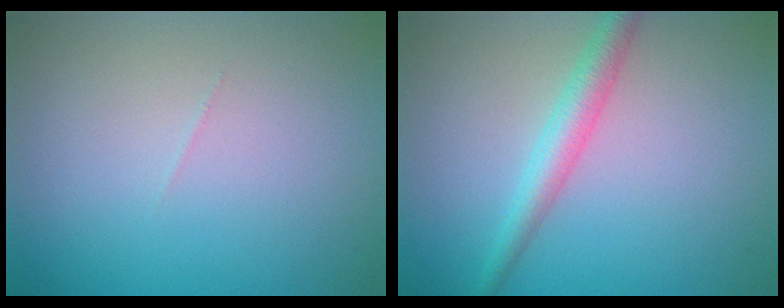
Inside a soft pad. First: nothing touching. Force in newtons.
{"total": 2.9, "press": 2.9, "slide": 0.1}